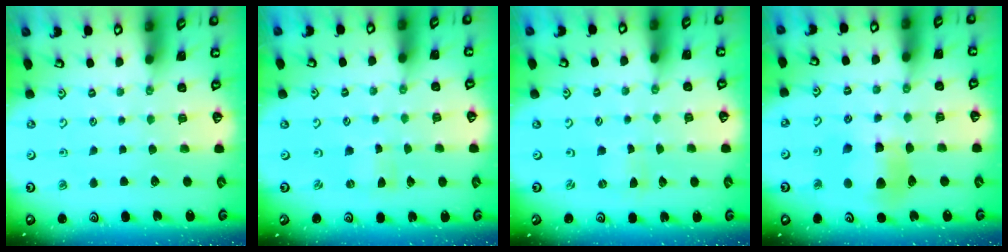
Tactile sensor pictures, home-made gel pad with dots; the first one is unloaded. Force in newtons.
{"total": 0.0}
{"total": 0.0}
{"total": 10.7, "press": 10.6, "slide": 1.5}